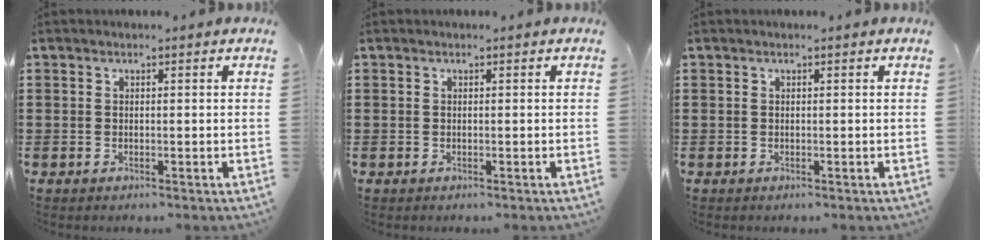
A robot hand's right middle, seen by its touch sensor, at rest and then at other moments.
{"total": 0.0}
{"total": 0.0}